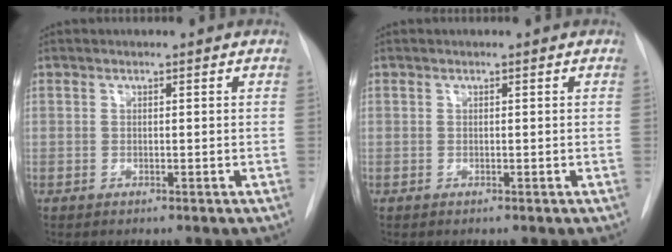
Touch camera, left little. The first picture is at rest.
{"total": 0.0}